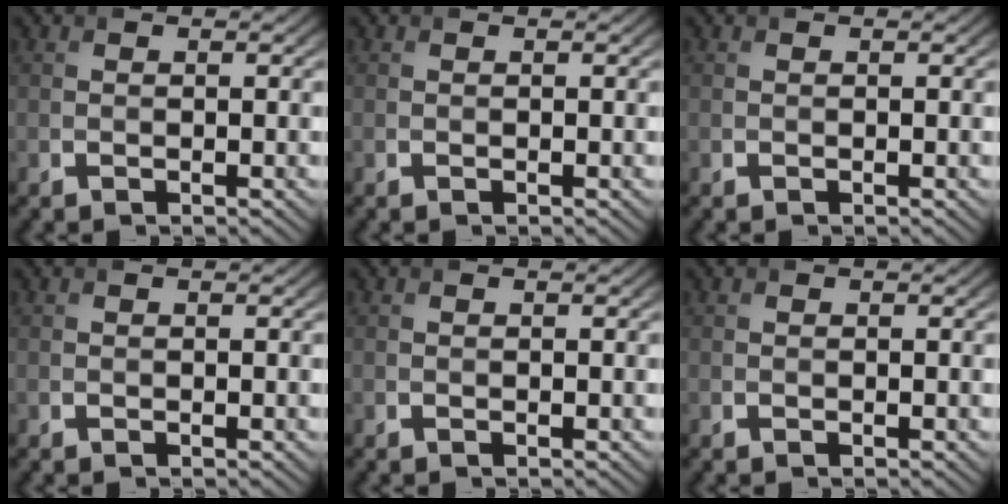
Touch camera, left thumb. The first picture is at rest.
{"total": 0.0}
{"total": 0.0}
{"total": 0.0}
{"total": 0.0}
{"total": 0.0}